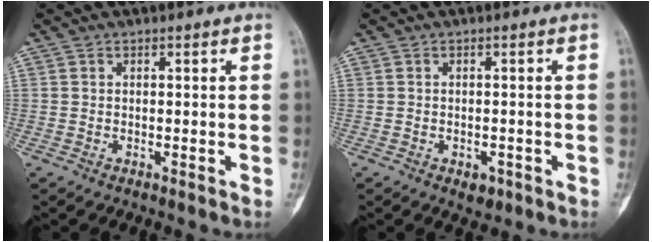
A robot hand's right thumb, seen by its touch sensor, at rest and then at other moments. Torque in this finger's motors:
{"motor_torque": [0.21, 0.08, 0.20, 0.00, 0.09]}